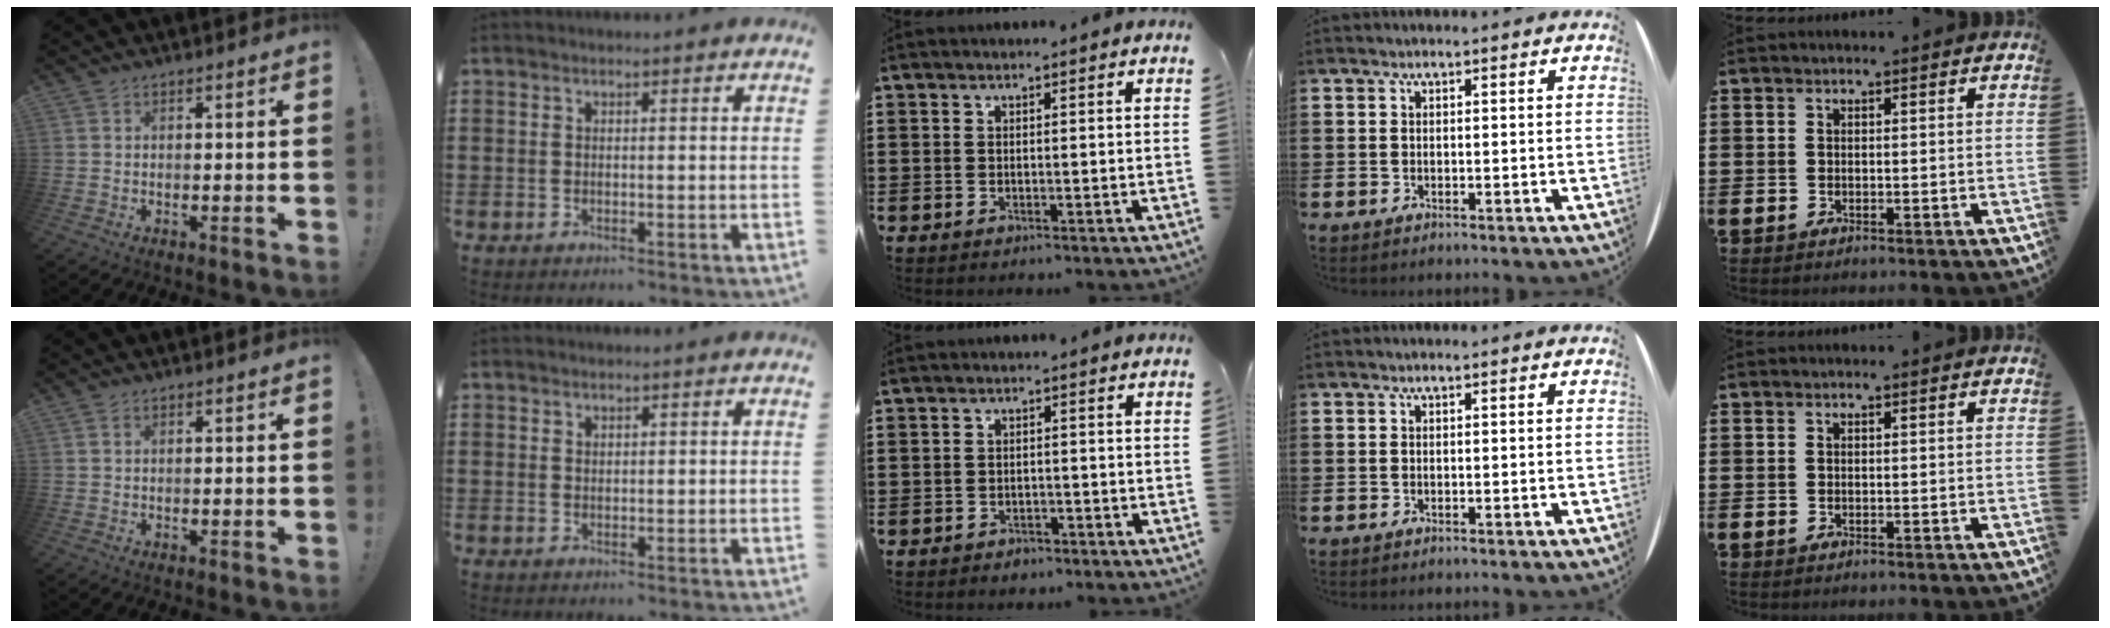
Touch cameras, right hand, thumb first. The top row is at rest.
{"thumb": {"total": 0.6, "force": [0.2, 0.4, 0.3], "torque": [-0.010, 0.003, 0.005]}, "index": {"total": 0.5, "force": [0.4, 0.3, 0.0], "torque": [-0.001, 0.002, 0.008]}, "middle": {"total": 1.6, "force": [-1.4, 0.8, 0.1], "torque": [-0.006, 0.001, -0.033]}}